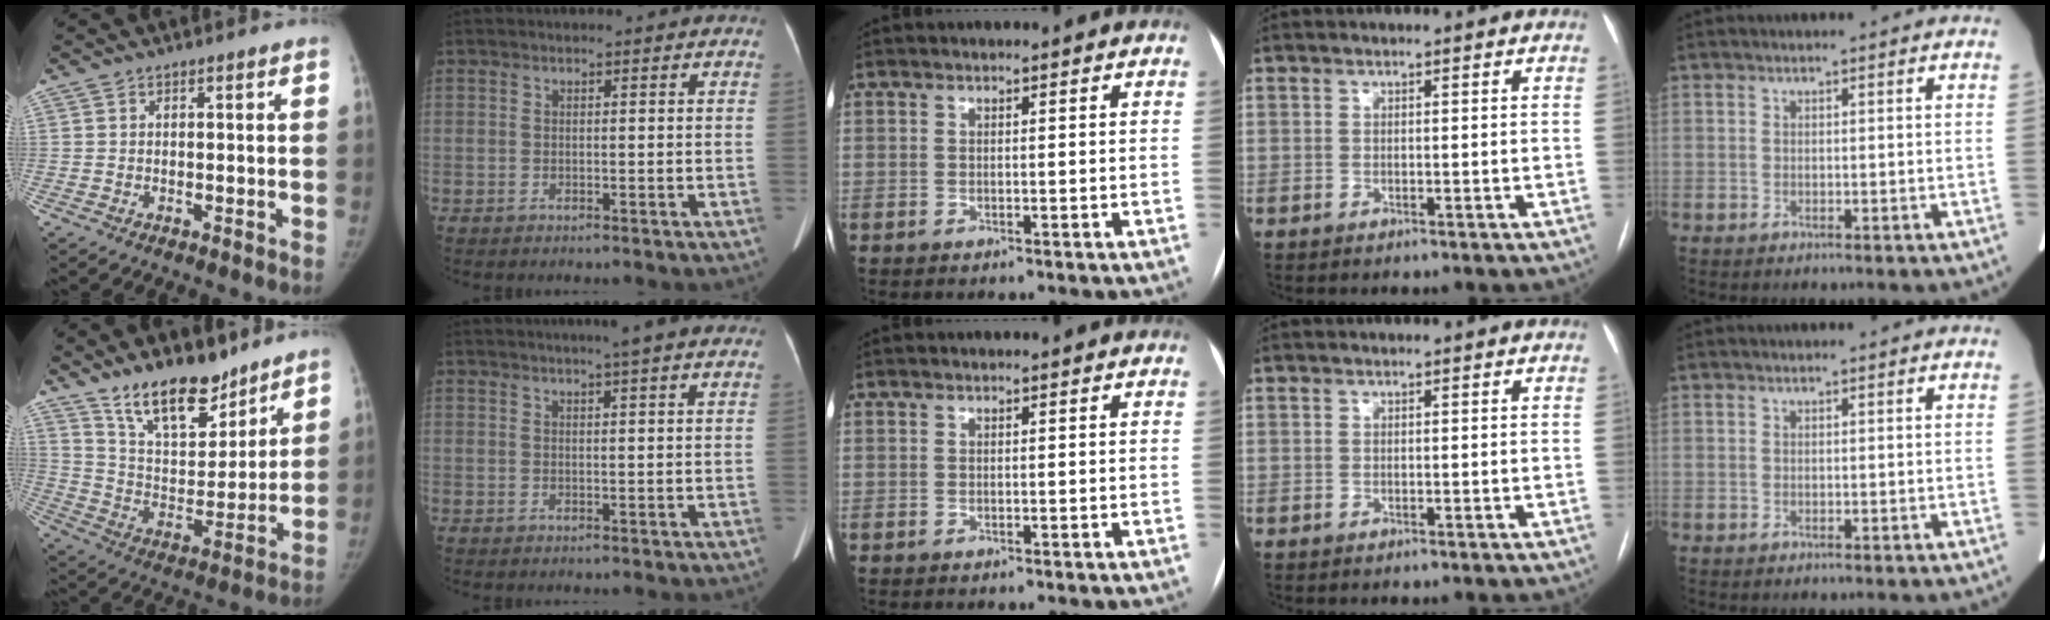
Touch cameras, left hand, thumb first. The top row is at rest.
{"thumb": {"total": 16.2, "force": [12.3, 6.7, 8.0], "torque": [-0.086, -0.084, 0.220]}, "index": {"total": 4.3, "force": [3.3, -0.3, 2.8], "torque": [-0.038, 0.016, 0.043]}}